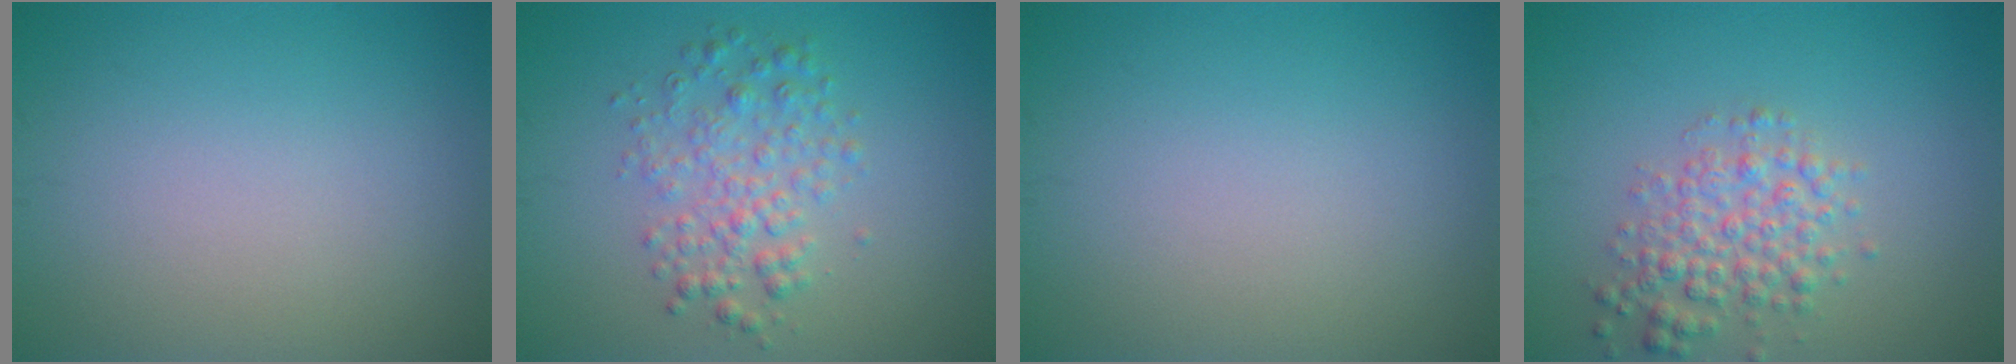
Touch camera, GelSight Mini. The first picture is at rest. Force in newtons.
{"total": 3.3, "press": 3.3, "slide": 0.1}
{"total": 0.0}
{"total": 3.5, "press": 3.5, "slide": 0.1}